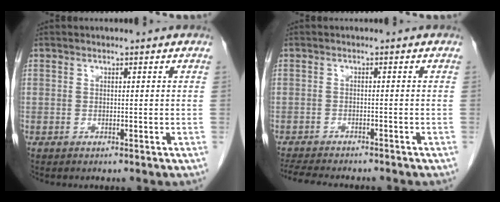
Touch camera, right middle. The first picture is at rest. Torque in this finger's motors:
{"motor_torque": [0.70, -0.57, 0.00, 0.01]}